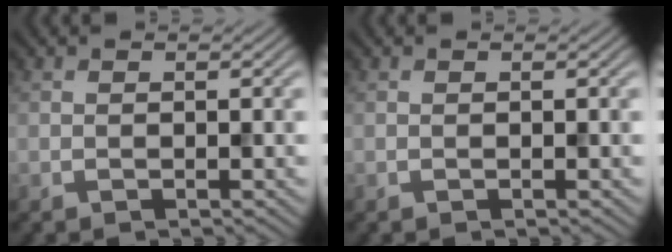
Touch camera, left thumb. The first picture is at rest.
{"total": 0.0}